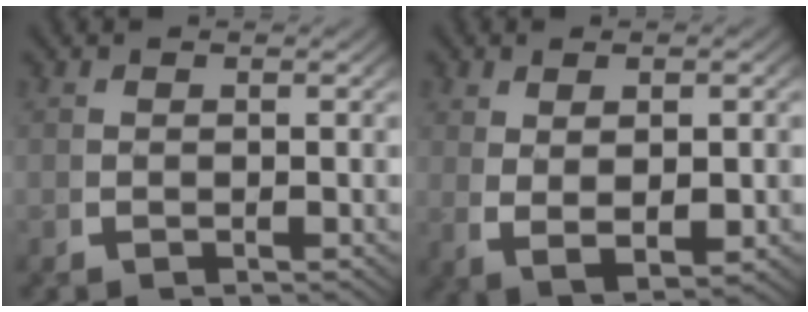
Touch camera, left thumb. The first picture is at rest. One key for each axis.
{"total": 4.9, "fx": 0.1, "fy": 2.3, "fz": 4.4, "tx": -0.097, "ty": -0.018, "tz": 0.023}